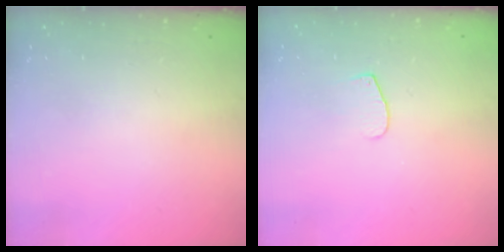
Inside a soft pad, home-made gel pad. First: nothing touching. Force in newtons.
{"total": 4.8, "press": 4.8, "slide": 0.4}